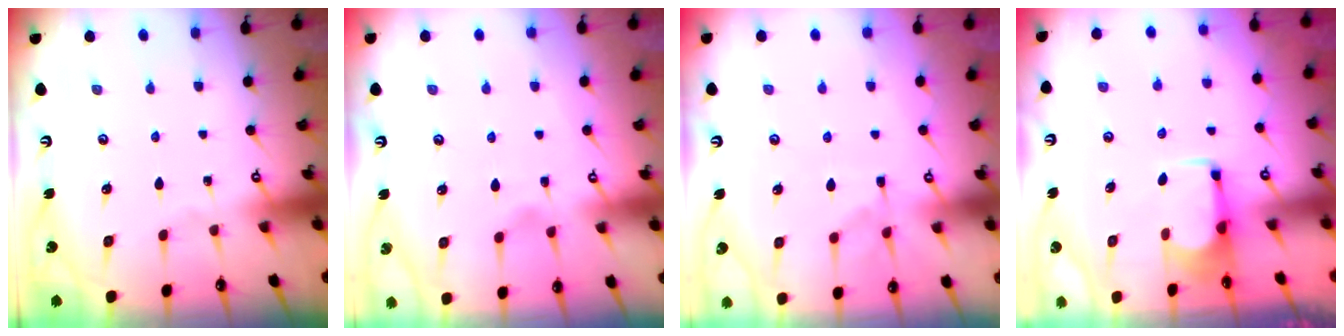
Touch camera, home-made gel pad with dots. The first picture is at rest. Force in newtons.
{"total": 1.1, "press": 0.6, "slide": 1.0}
{"total": 1.4, "press": 0.6, "slide": 1.2}
{"total": 1.9, "press": 1.7, "slide": 0.8}